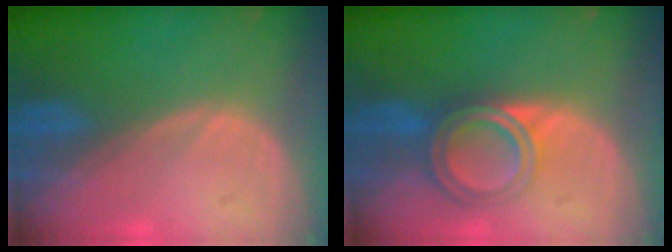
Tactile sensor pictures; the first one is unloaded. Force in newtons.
{"total": 6.4, "press": 5.4, "slide": 3.4}